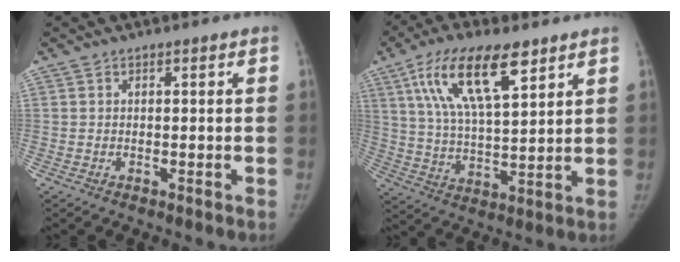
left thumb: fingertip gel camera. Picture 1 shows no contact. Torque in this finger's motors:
{"motor_torque": [0.48, 0.15, 1.74, -1.04, 0.17]}